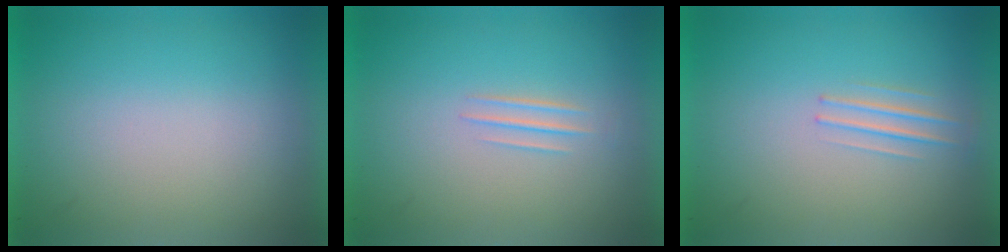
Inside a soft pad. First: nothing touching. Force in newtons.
{"total": 1.0}
{"total": 1.2}